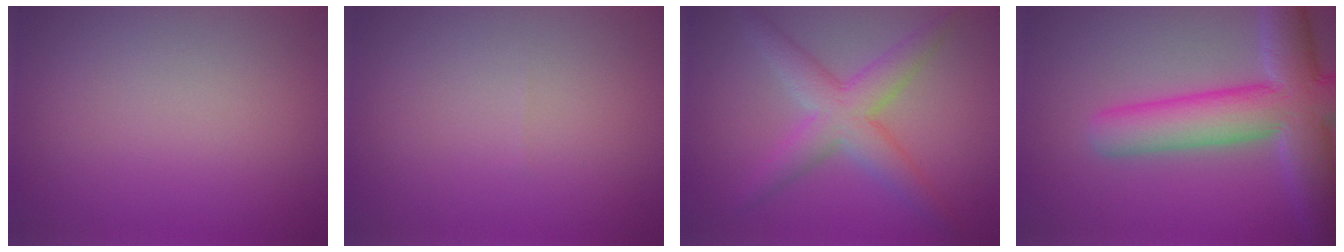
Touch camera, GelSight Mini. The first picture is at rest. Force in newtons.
{"total": 0.0}
{"total": 4.6, "press": 4.6, "slide": 0.1}
{"total": 9.1, "press": 9.1, "slide": 0.4}